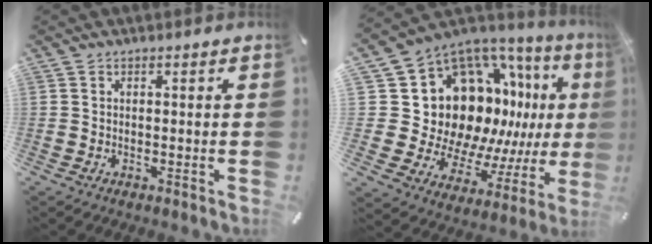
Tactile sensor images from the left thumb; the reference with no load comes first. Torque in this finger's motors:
{"motor_torque": [2.26, 2.30, 1.89, -0.47, 0.15]}